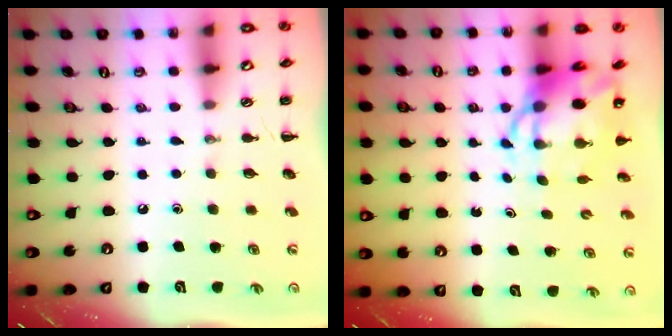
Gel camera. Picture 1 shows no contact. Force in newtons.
{"total": 7.5, "press": 7.2, "slide": 2.0}